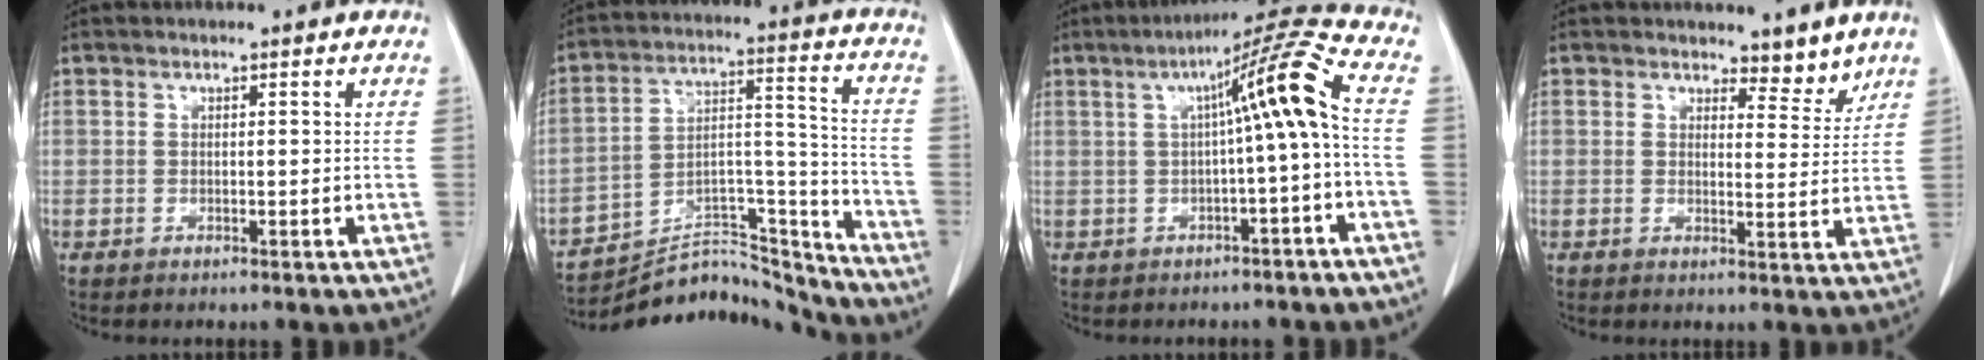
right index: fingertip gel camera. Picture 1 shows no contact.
{"total": 17.8, "force": [-17.5, 3.1, 1.2], "torque": [-0.014, 0.066, -0.270]}
{"total": 9.5, "force": [0.1, -0.6, 9.5], "torque": [-0.141, 0.028, 0.000]}
{"total": 3.9, "force": [3.4, 1.8, 0.9], "torque": [0.000, -0.016, 0.039]}